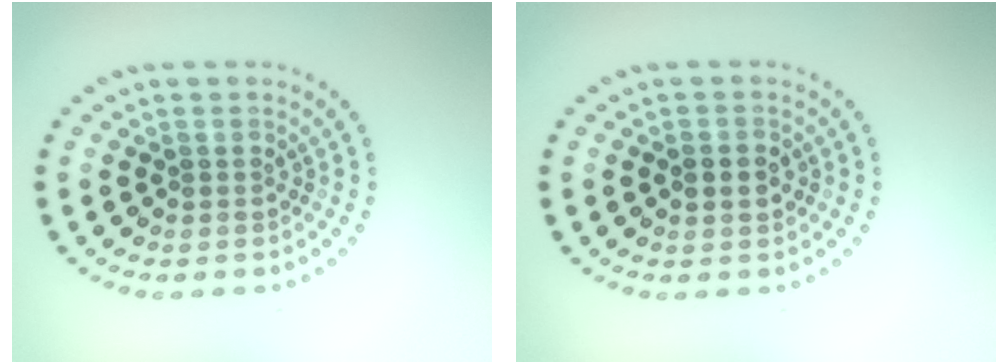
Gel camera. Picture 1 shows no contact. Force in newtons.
{"total": 2.1, "press": 2.1, "slide": 0.0}